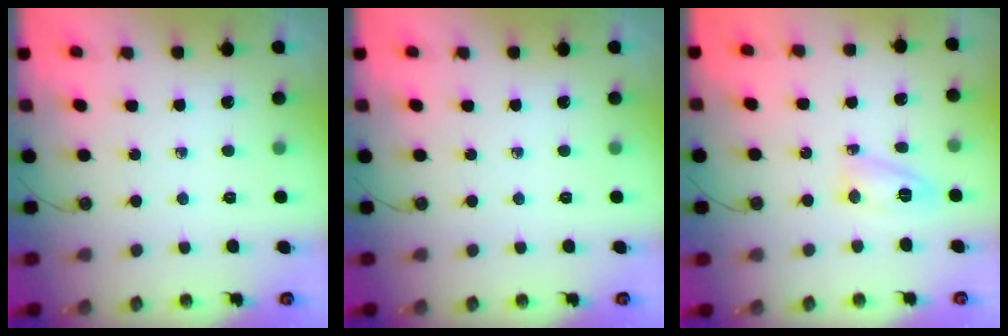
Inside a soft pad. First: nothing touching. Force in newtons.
{"total": 0.0}
{"total": 7.6, "press": 7.6, "slide": 0.7}